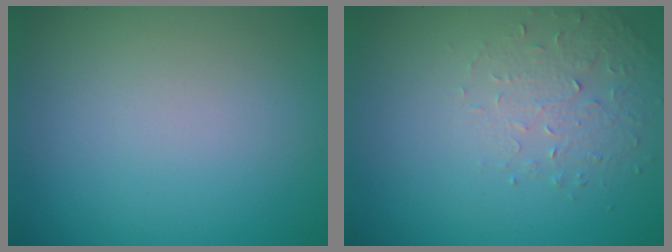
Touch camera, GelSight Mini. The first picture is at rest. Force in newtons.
{"total": 1.6, "press": 1.1, "slide": 1.2}